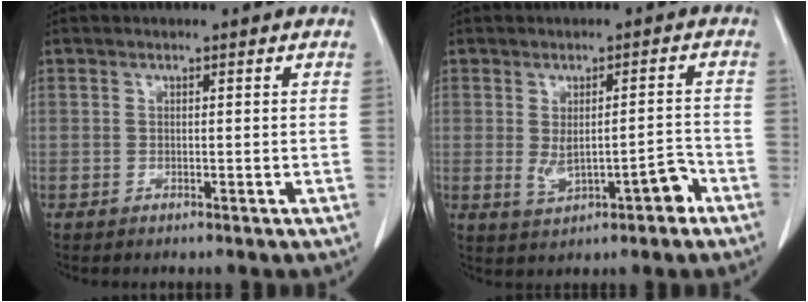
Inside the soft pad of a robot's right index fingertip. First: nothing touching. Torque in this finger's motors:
{"motor_torque": [0.20, -0.04, 0.13, 0.04]}